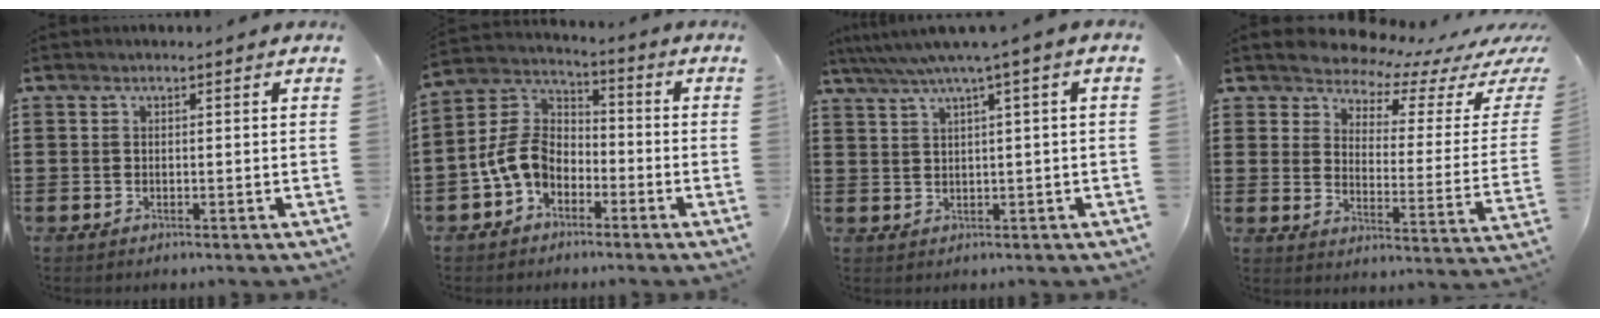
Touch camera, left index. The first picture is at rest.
{"total": 7.7, "force": [-3.0, 5.6, 4.3], "torque": [-0.127, 0.002, -0.069]}
{"total": 3.8, "force": [1.4, -0.6, 3.4], "torque": [-0.068, -0.011, 0.019]}
{"total": 4.9, "force": [4.7, 1.1, 0.7], "torque": [-0.038, -0.042, 0.078]}